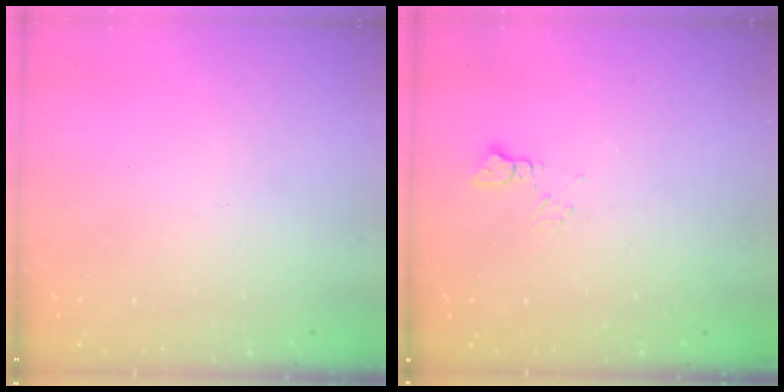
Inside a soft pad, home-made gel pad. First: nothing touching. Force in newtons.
{"total": 4.4, "press": 4.3, "slide": 0.7}